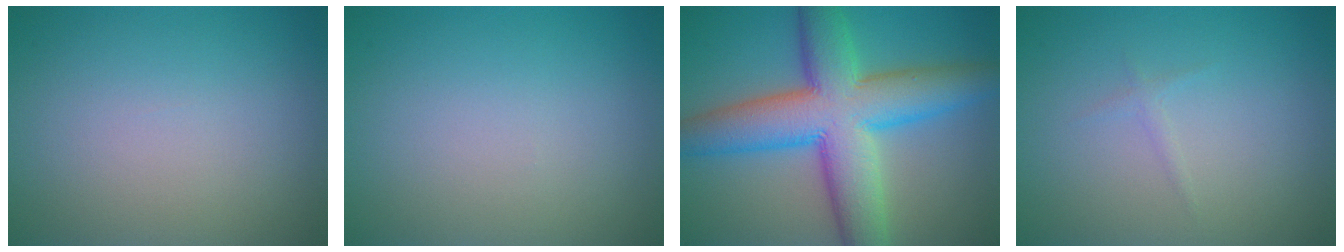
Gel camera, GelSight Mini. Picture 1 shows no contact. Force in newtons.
{"total": 0.0}
{"total": 11.3, "press": 11.3, "slide": 0.1}
{"total": 0.6, "press": 0.6, "slide": 0.1}